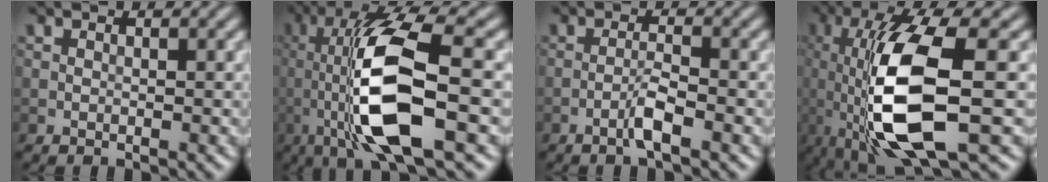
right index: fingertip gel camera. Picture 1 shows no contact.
{"total": 11.4, "force": [-1.2, 3.2, 10.9], "torque": [-0.202, 0.001, -0.022]}
{"total": 2.1, "force": [-1.3, 0.1, 1.7], "torque": [-0.033, 0.008, -0.028]}
{"total": 11.0, "force": [-1.1, 3.5, 10.4], "torque": [-0.211, -0.011, -0.017]}